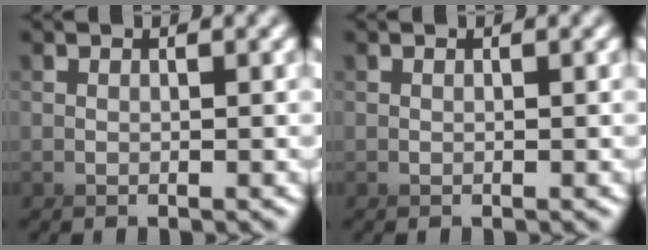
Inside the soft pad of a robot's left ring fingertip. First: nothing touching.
{"total": 0.0}